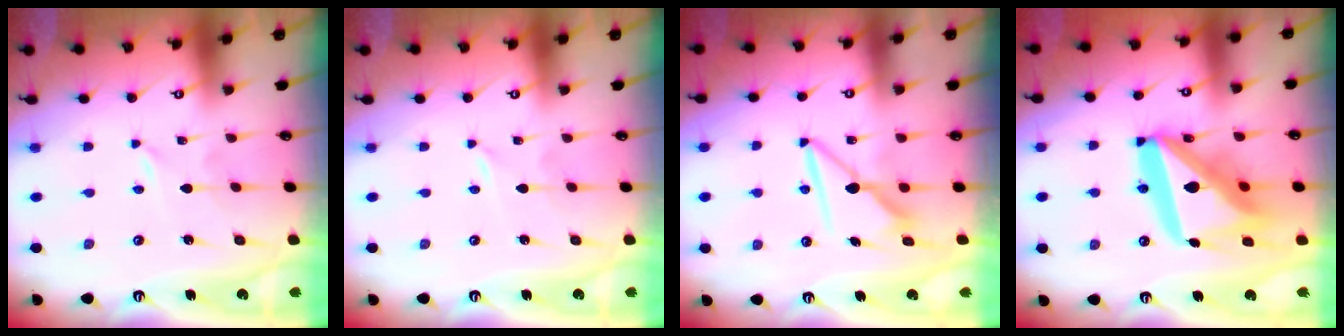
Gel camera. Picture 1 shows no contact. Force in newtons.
{"total": 0.0}
{"total": 7.9, "press": 7.9, "slide": 0.6}
{"total": 23.2, "press": 23.1, "slide": 2.7}